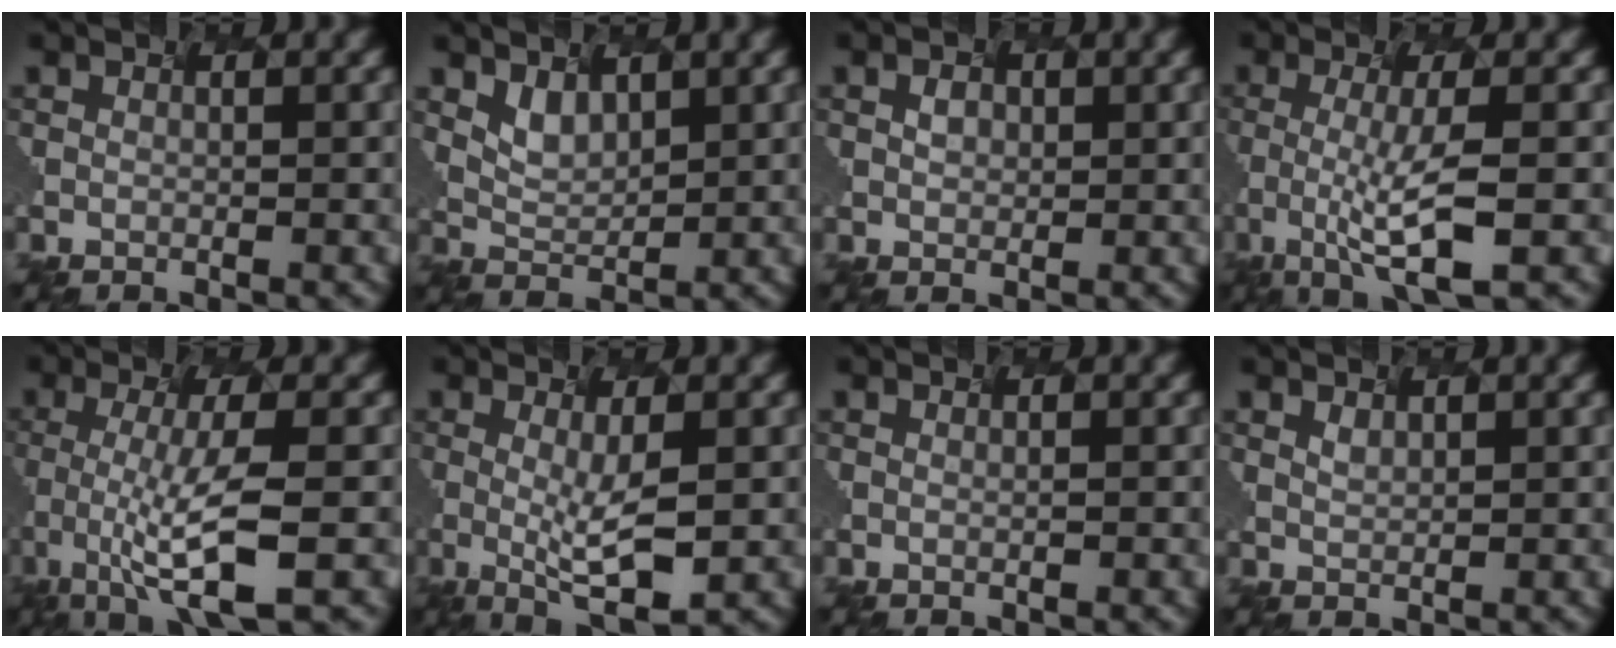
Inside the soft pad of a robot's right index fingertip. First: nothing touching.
{"total": 0.7, "force": [0.6, 0.2, -0.1], "torque": [-0.031, -0.015, 0.049]}
{"total": 0.9, "force": [-0.3, -0.2, -0.8], "torque": [-0.013, -0.006, 0.026]}
{"total": 4.3, "force": [-1.8, 0.2, 3.9], "torque": [-0.092, -0.014, -0.002]}
{"total": 5.9, "force": [-2.8, 0.5, 5.1], "torque": [-0.112, -0.012, -0.024]}
{"total": 3.5, "force": [-1.2, 0.3, 3.3], "torque": [-0.075, -0.014, 0.014]}
{"total": 0.0}
{"total": 1.2, "force": [0.2, -0.8, -0.9], "torque": [-0.012, -0.009, 0.036]}